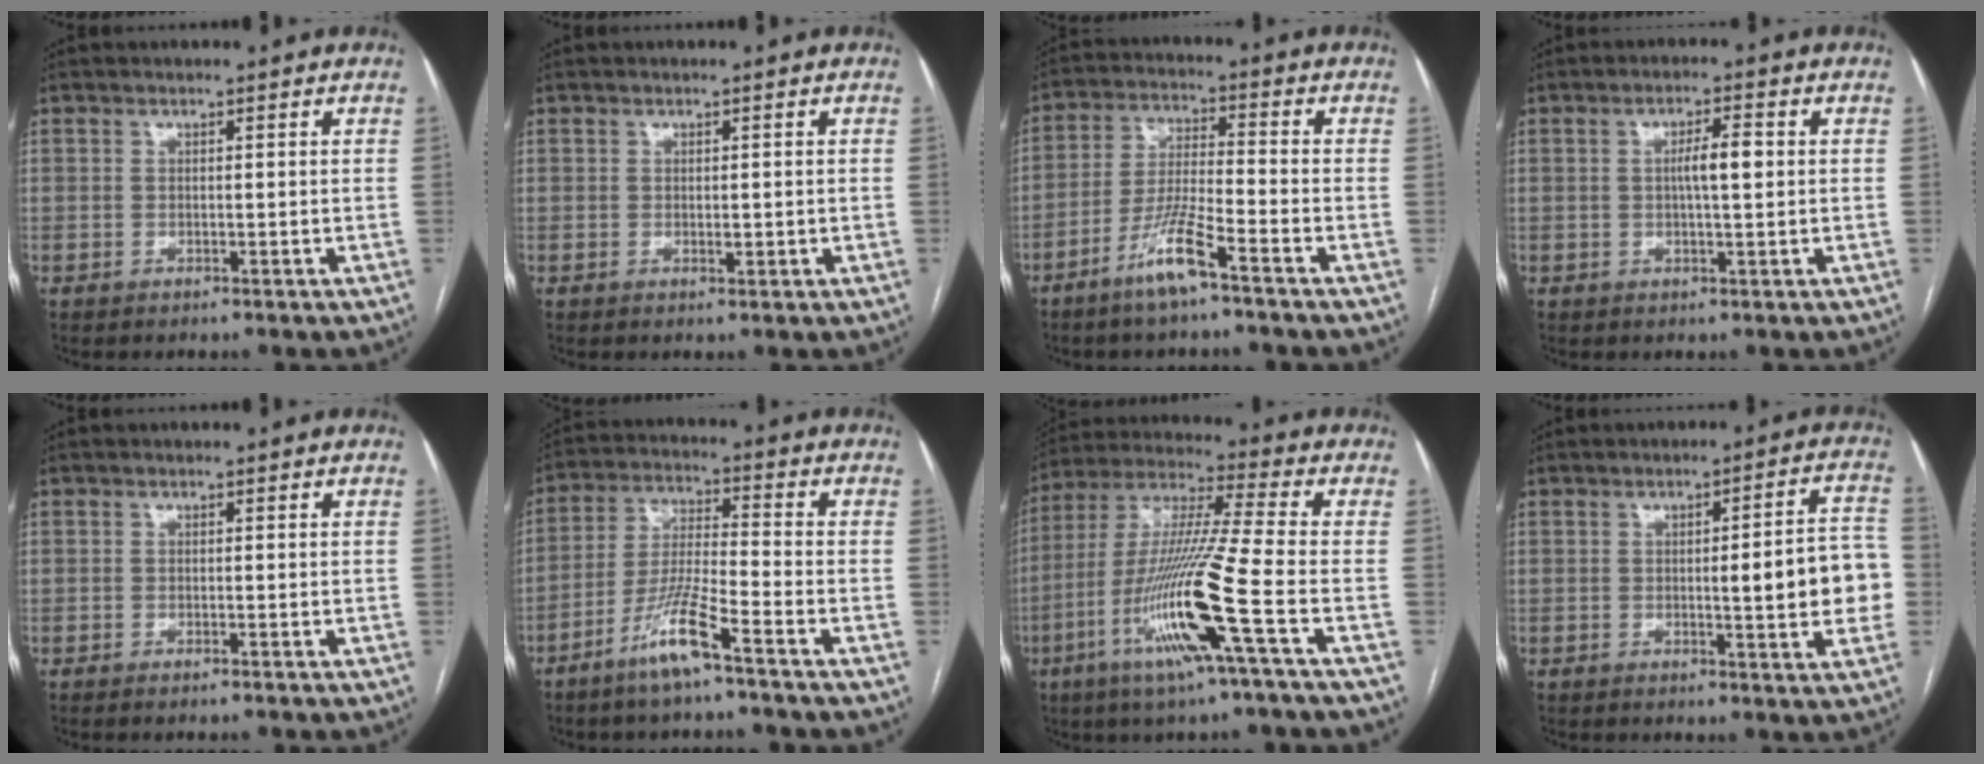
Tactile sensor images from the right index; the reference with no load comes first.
{"total": 1.2, "force": [-0.1, 0.5, 1.1], "torque": [-0.015, -0.003, 0.002]}
{"total": 8.2, "force": [-5.3, 0.1, 6.3], "torque": [-0.129, -0.012, -0.106]}
{"total": 4.0, "force": [0.4, 0.6, 4.0], "torque": [-0.070, 0.005, 0.004]}
{"total": 0.6, "force": [-0.5, -0.1, 0.4], "torque": [-0.008, -0.001, -0.008]}
{"total": 9.0, "force": [-5.8, 0.0, 6.9], "torque": [-0.141, -0.014, -0.116]}
{"total": 16.9, "force": [-6.3, -1.3, 15.6], "torque": [-0.318, -0.018, -0.125]}
{"total": 10.5, "force": [-0.9, 1.8, 10.3], "torque": [-0.119, 0.020, -0.011]}